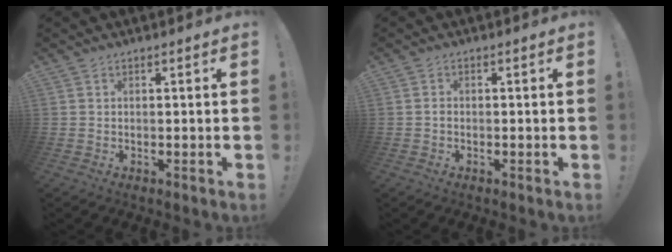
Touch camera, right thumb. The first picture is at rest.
{"total": 0.7, "force": [-0.6, 0.3, 0.3], "torque": [-0.010, 0.003, -0.011]}